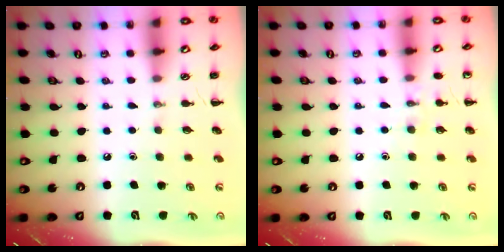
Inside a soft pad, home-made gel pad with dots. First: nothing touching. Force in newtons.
{"total": 6.1, "press": 5.8, "slide": 1.8}